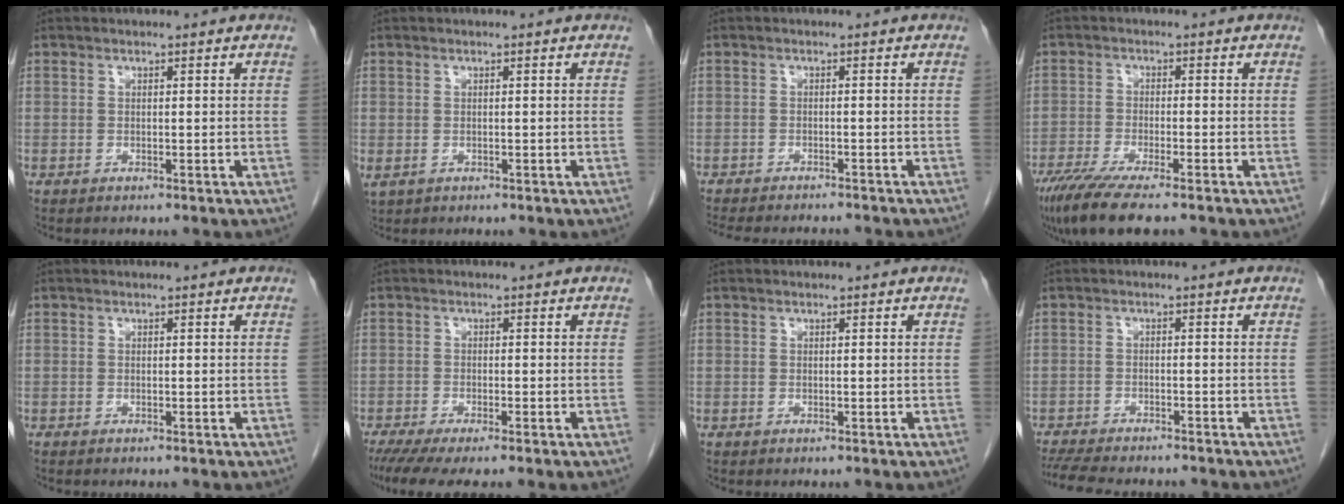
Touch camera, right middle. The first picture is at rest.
{"total": 1.7, "force": [-0.4, 1.2, 1.2], "torque": [-0.034, -0.006, 0.004]}
{"total": 11.3, "force": [-10.3, 2.0, 4.3], "torque": [-0.068, -0.012, -0.134]}
{"total": 10.0, "force": [-7.7, 1.1, 6.3], "torque": [-0.103, -0.024, -0.127]}
{"total": 0.0}
{"total": 6.7, "force": [-5.3, 0.4, 4.1], "torque": [-0.057, -0.015, -0.085]}
{"total": 0.0}
{"total": 12.3, "force": [-10.9, 2.5, 5.1], "torque": [-0.092, -0.014, -0.152]}